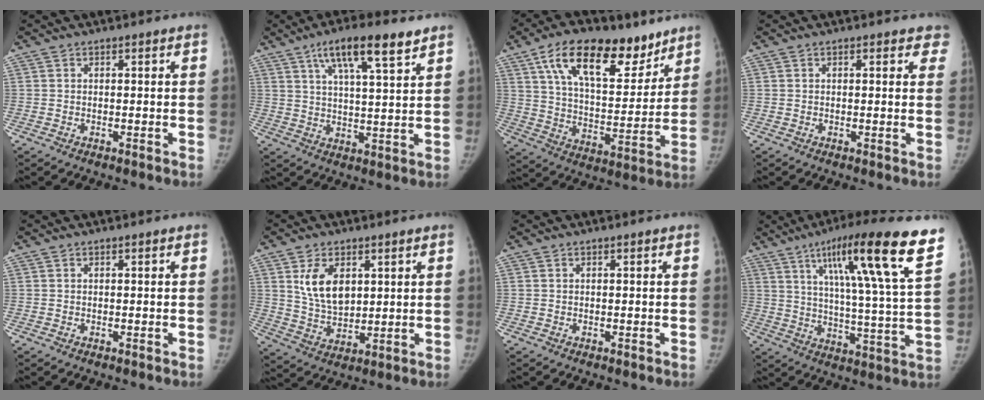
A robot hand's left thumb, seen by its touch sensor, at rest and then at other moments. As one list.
[{"total": 11.7, "force": [7.1, 2.5, 8.9], "torque": [-0.141, -0.025, 0.118]}, {"total": 21.1, "force": [12.8, 10.1, 13.3], "torque": [-0.177, -0.046, 0.218]}, {"total": 3.5, "force": [2.2, 1.6, 2.2], "torque": [0.003, 0.000, 0.015]}, {"total": 0.0}, {"total": 9.3, "force": [3.3, 5.8, 6.5], "torque": [-0.093, -0.020, 0.072]}, {"total": 0.0}, {"total": 22.4, "force": [12.7, 1.3, 18.4], "torque": [-0.262, -0.036, 0.185]}]